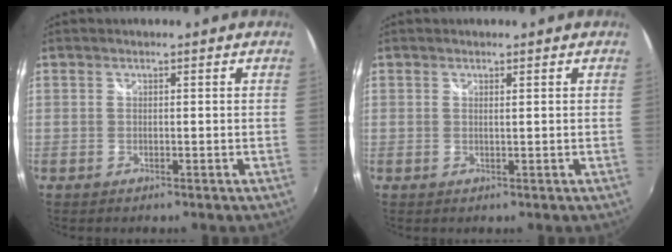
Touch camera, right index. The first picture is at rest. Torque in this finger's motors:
{"motor_torque": [-0.73, 1.41, -0.02, 0.00]}